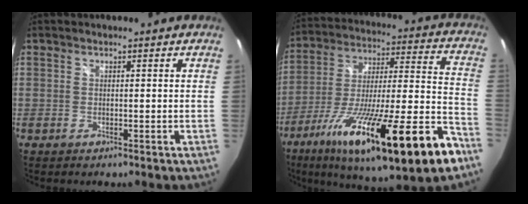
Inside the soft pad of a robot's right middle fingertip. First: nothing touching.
{"total": 31.3, "force": [-17.6, 3.8, 25.7], "torque": [-0.417, -0.065, -0.282]}